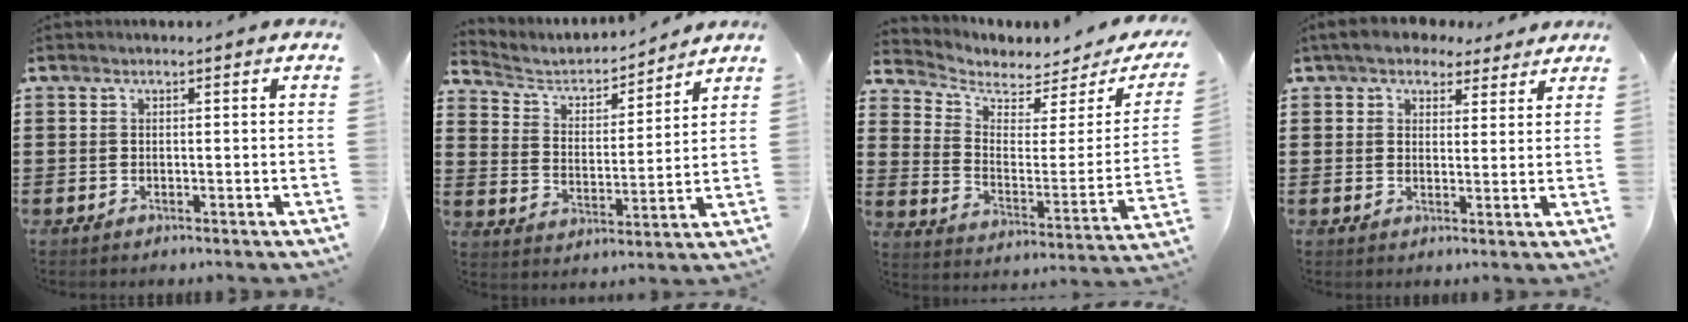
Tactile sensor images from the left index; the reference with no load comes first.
{"total": 4.2, "force": [3.8, 1.5, 1.0], "torque": [-0.044, -0.028, 0.059]}
{"total": 3.6, "force": [3.2, 1.5, 0.7], "torque": [-0.041, -0.027, 0.051]}
{"total": 5.2, "force": [4.4, 2.3, 1.6], "torque": [-0.049, 0.001, 0.084]}